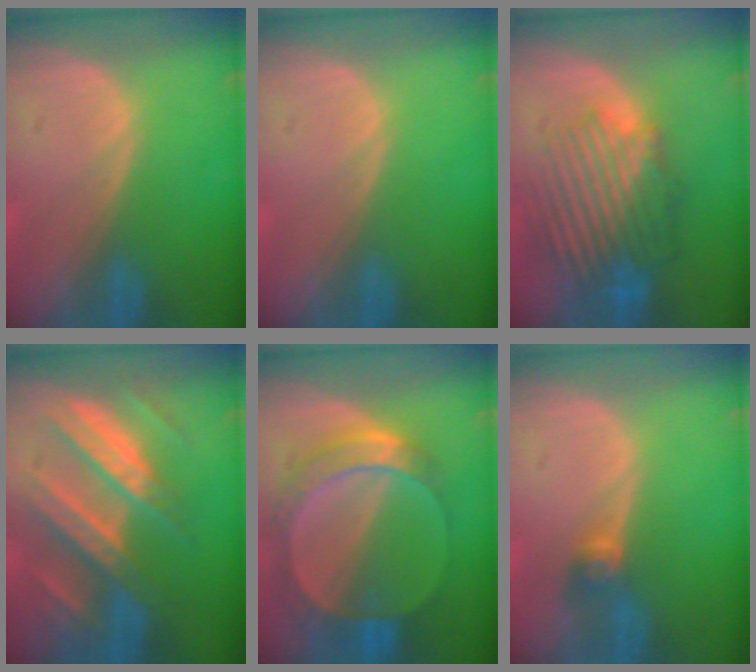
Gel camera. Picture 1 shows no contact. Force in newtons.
{"total": 0.0}
{"total": 9.9, "press": 9.1, "slide": 3.9}
{"total": 9.9, "press": 9.8, "slide": 0.9}
{"total": 8.2, "press": 7.7, "slide": 2.7}
{"total": 2.6, "press": 2.5, "slide": 0.6}